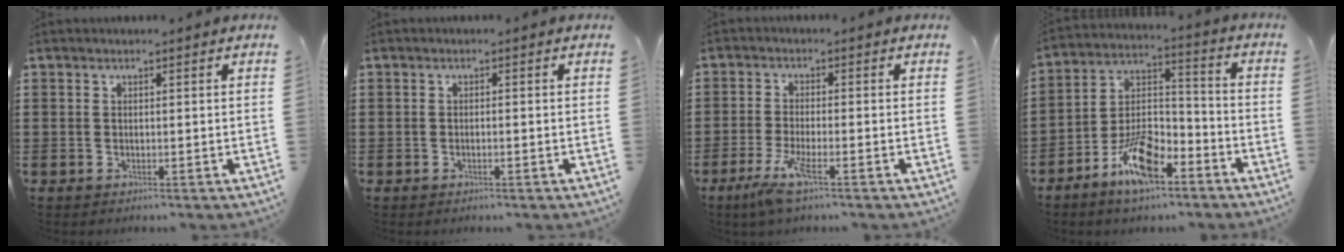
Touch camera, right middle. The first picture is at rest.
{"total": 0.7, "force": [-0.3, 0.1, 0.6], "torque": [-0.011, 0.000, -0.007]}
{"total": 5.0, "force": [-2.8, 0.6, 4.1], "torque": [-0.092, -0.015, -0.052]}
{"total": 10.8, "force": [-7.0, 4.4, 6.9], "torque": [-0.139, 0.018, -0.130]}